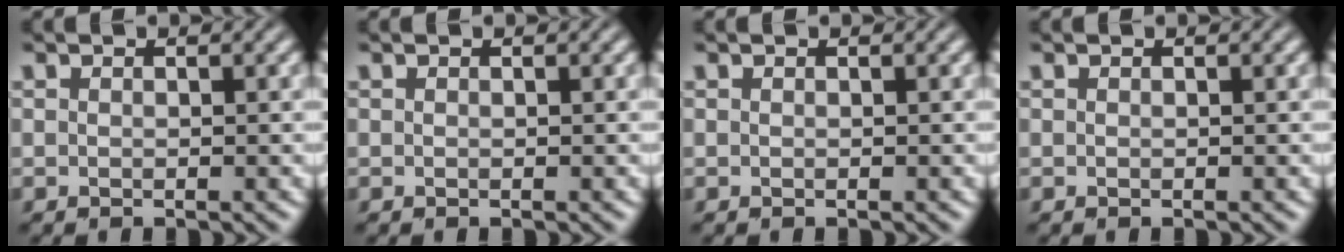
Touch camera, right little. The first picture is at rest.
{"total": 0.0}
{"total": 0.0}
{"total": 0.0}